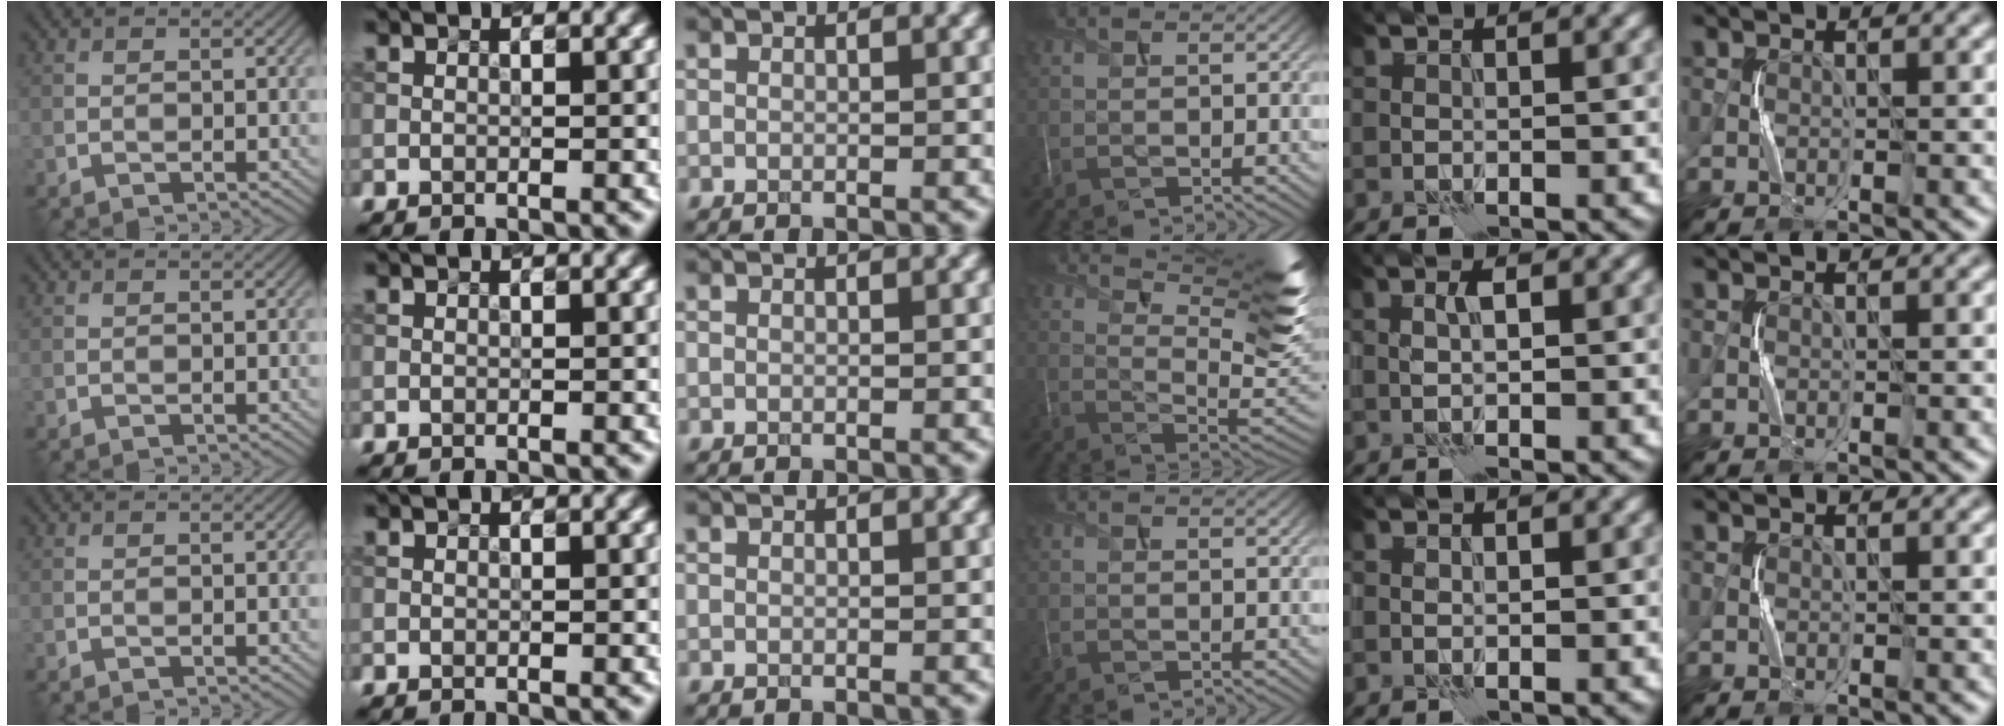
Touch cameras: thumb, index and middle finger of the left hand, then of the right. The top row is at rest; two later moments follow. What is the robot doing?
{"motion": "squeeze", "object": "paper clamp"}